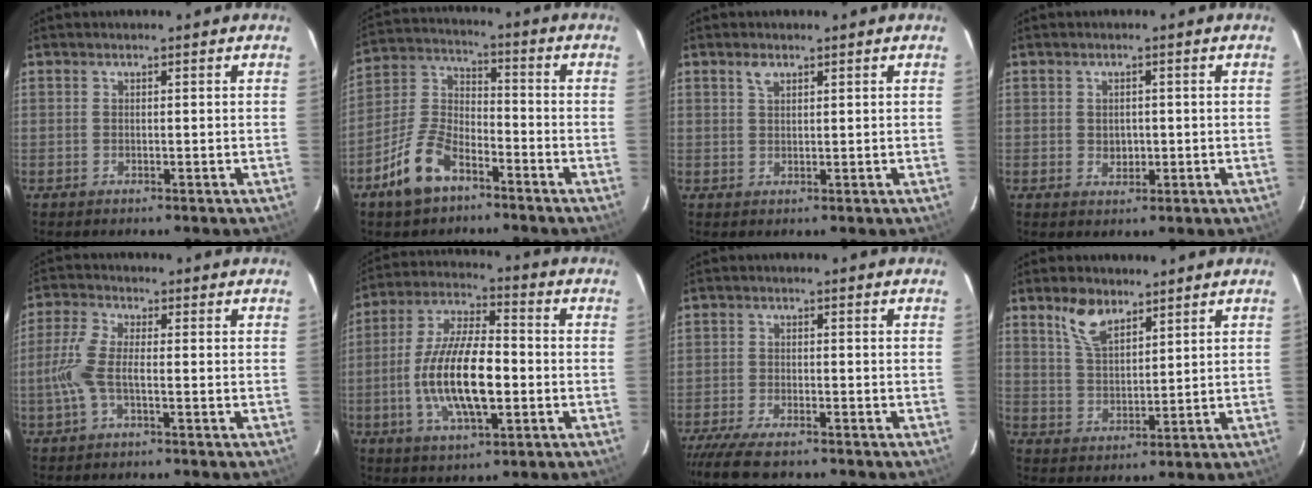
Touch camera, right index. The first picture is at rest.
{"total": 11.4, "force": [-7.1, 5.6, 6.9], "torque": [-0.152, 0.016, -0.133]}
{"total": 1.8, "force": [1.2, 0.9, 1.0], "torque": [-0.019, 0.004, 0.022]}
{"total": 2.6, "force": [-0.2, 2.2, 1.3], "torque": [-0.019, 0.000, 0.001]}
{"total": 8.0, "force": [-1.7, 2.2, 7.5], "torque": [-0.174, 0.004, -0.035]}
{"total": 15.9, "force": [-3.0, 5.7, 14.5], "torque": [-0.291, -0.003, -0.055]}
{"total": 8.6, "force": [-7.5, 1.7, 3.9], "torque": [-0.101, -0.033, -0.134]}
{"total": 7.2, "force": [4.9, 3.3, 4.1], "torque": [-0.076, 0.008, 0.097]}